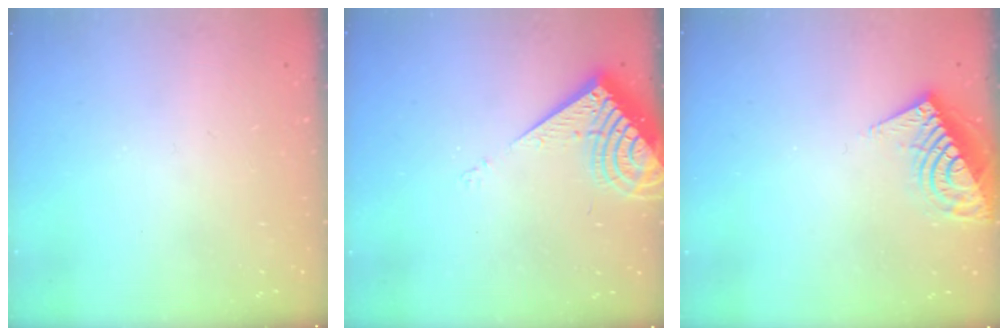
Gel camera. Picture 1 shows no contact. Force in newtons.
{"total": 10.0, "press": 9.9, "slide": 1.3}
{"total": 11.7, "press": 11.5, "slide": 1.7}